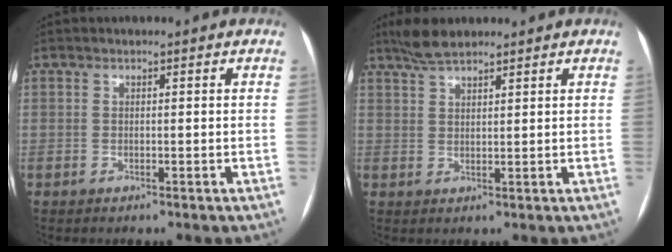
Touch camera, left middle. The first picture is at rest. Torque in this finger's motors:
{"motor_torque": [0.04, -0.02, 0.03, 0.00]}